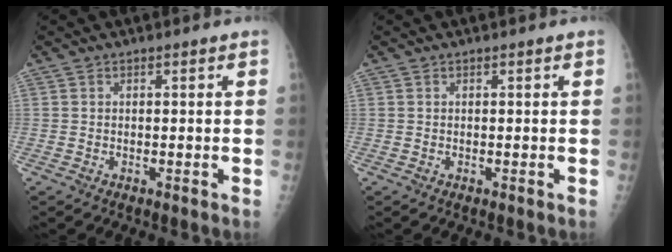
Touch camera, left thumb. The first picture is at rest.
{"total": 0.0}